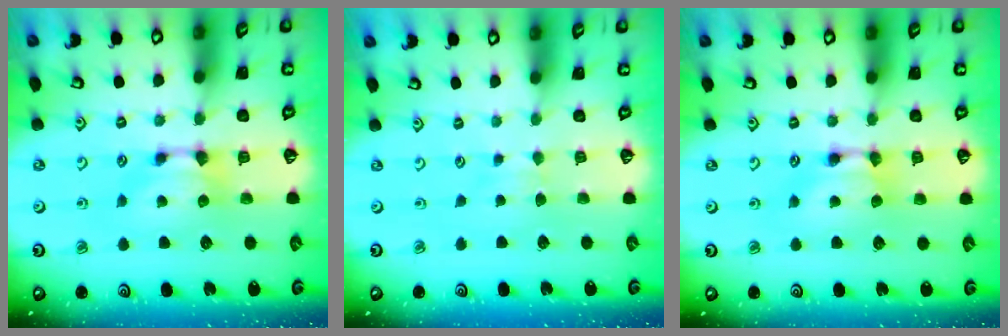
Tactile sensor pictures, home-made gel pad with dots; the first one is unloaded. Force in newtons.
{"total": 2.1, "press": 2.1, "slide": 0.3}
{"total": 1.2, "press": 1.2, "slide": 0.2}